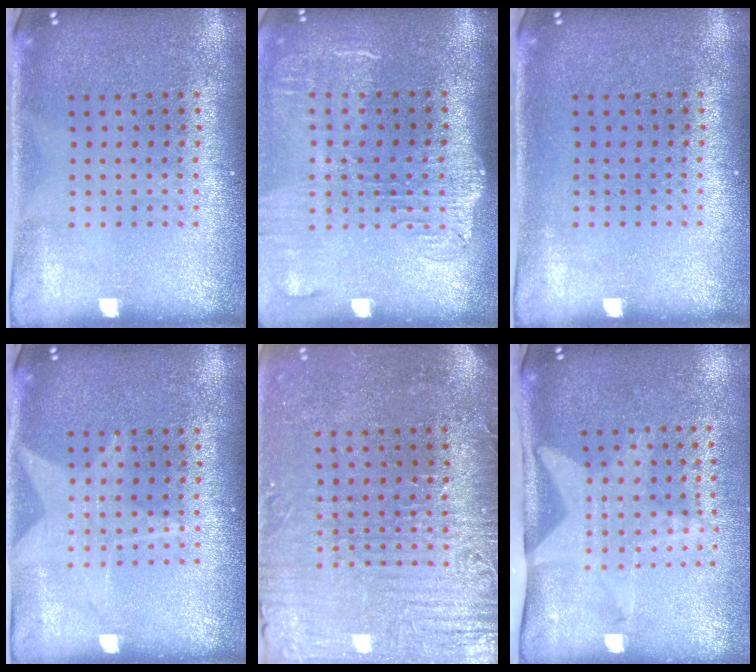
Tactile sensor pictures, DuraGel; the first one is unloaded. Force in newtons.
{"total": 1.9, "press": 1.5, "slide": 1.2}
{"total": 0.0}
{"total": 1.8, "press": 1.8, "slide": 0.3}
{"total": 4.1, "press": 3.8, "slide": 1.6}
{"total": 2.1, "press": 1.5, "slide": 1.4}